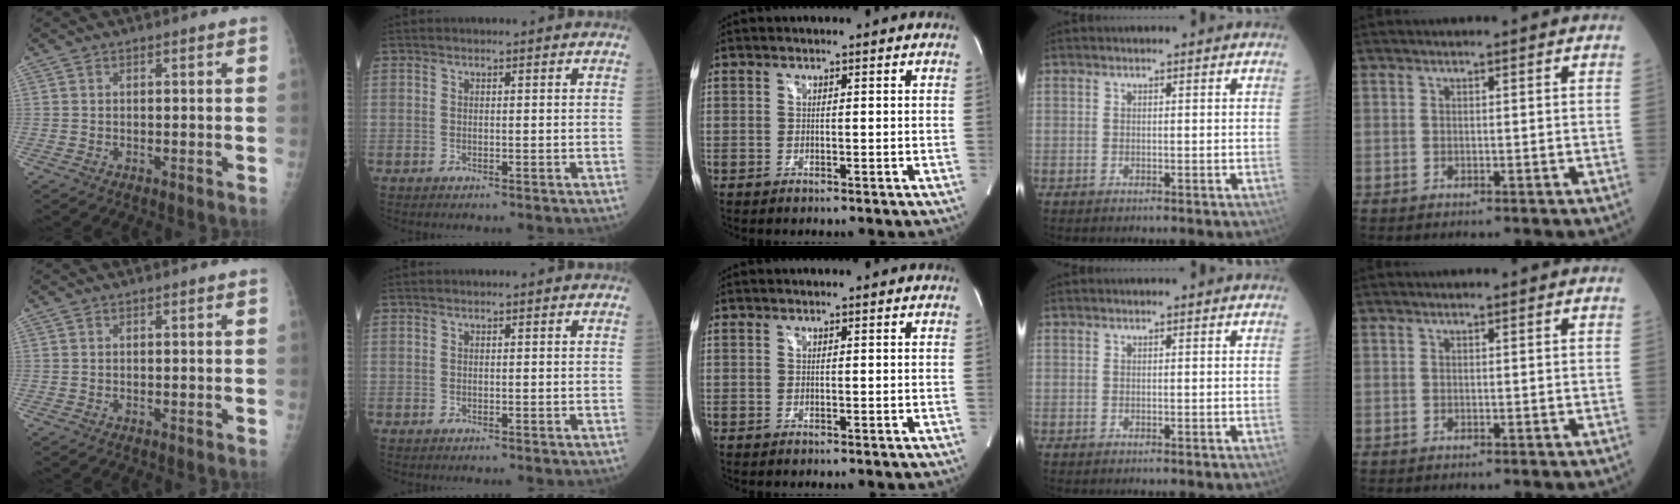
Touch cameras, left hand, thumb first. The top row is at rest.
{}